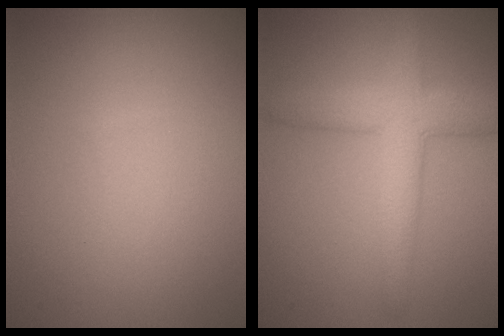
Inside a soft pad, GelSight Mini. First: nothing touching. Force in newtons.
{"total": 5.2, "press": 5.2, "slide": 0.2}